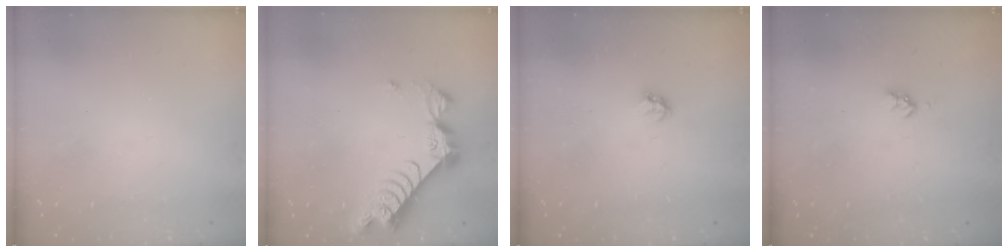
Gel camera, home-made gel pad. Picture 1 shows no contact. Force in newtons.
{"total": 9.7, "press": 9.7, "slide": 0.8}
{"total": 2.8, "press": 2.8, "slide": 0.5}
{"total": 3.0, "press": 3.0, "slide": 0.4}